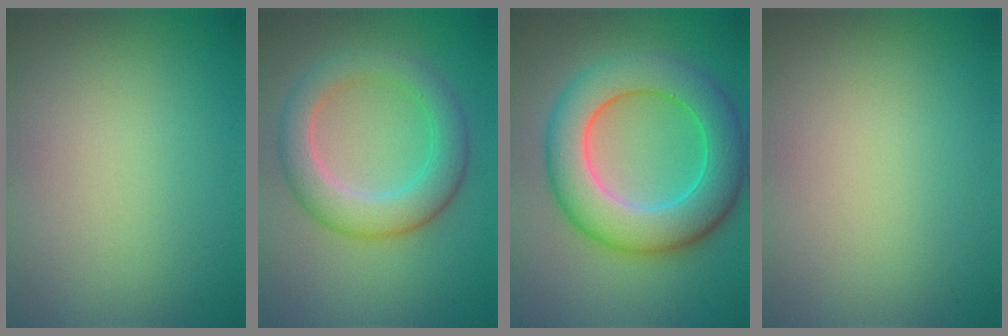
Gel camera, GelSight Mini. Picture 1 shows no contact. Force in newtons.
{"total": 5.3, "press": 5.3, "slide": 0.2}
{"total": 9.2, "press": 9.2, "slide": 0.2}
{"total": 0.0}